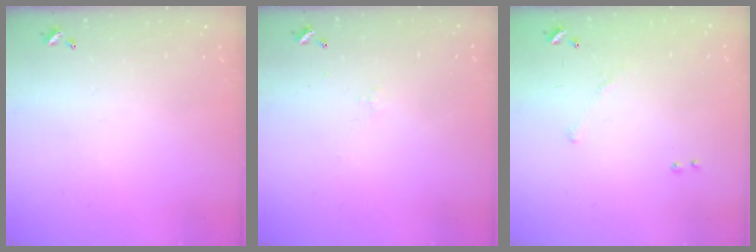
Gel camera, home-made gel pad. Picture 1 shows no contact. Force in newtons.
{"total": 0.7, "press": 0.2, "slide": 0.6}
{"total": 7.9, "press": 7.9, "slide": 0.7}